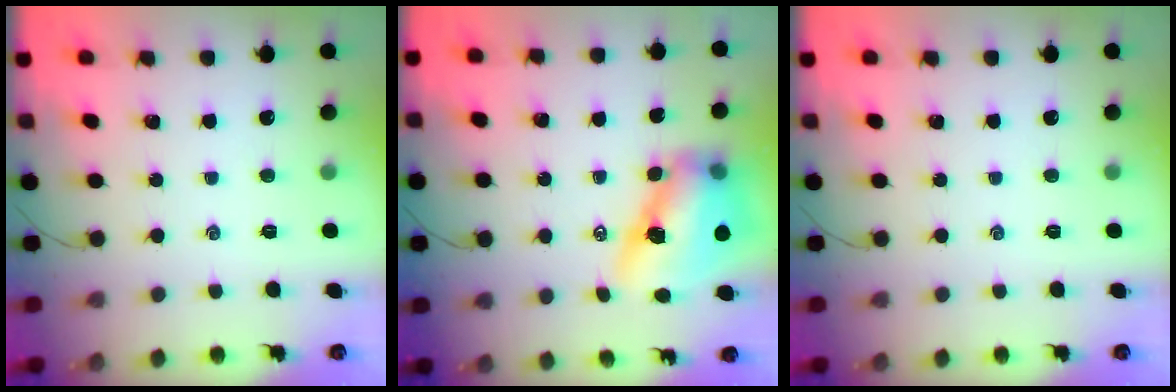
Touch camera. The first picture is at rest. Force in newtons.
{"total": 12.9, "press": 12.4, "slide": 3.6}
{"total": 0.0}